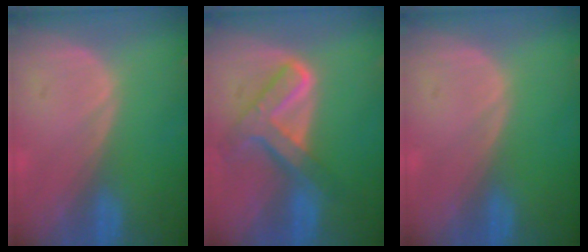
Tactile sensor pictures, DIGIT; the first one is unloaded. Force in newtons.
{"total": 7.8, "press": 6.7, "slide": 4.1}
{"total": 0.0}